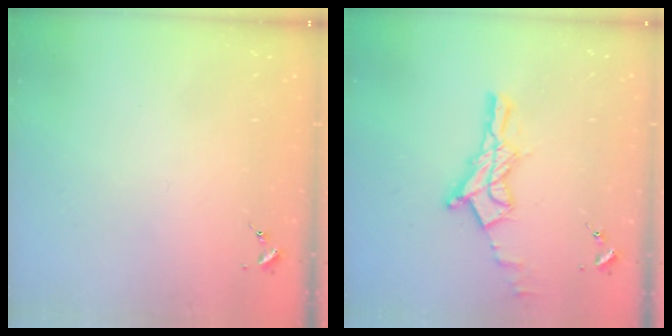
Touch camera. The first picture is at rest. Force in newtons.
{"total": 14.2, "press": 14.1, "slide": 1.0}